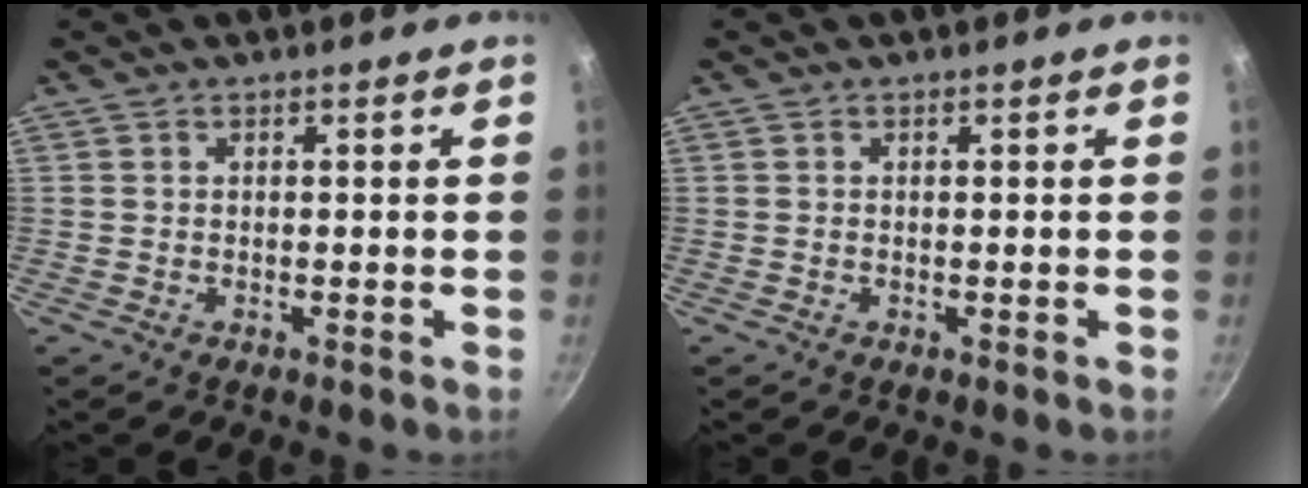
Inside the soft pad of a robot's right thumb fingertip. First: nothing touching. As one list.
[{"total": 0.0}]